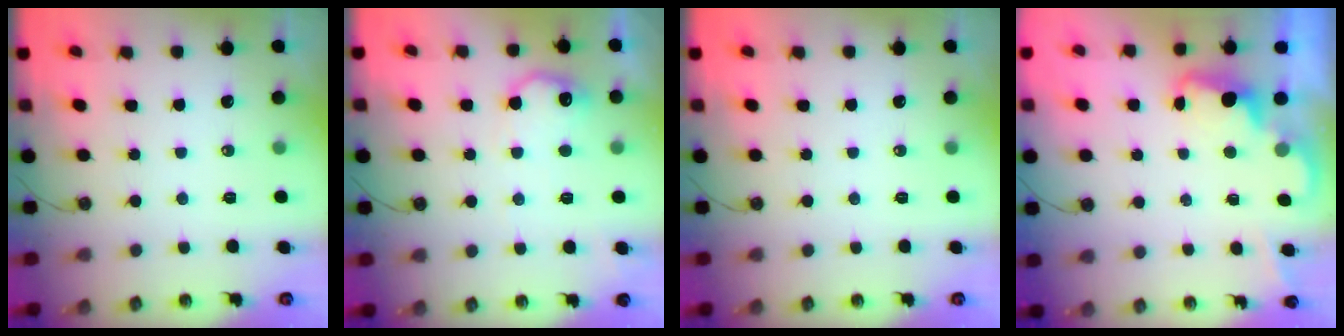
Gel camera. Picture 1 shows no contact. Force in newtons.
{"total": 10.7, "press": 10.7, "slide": 0.4}
{"total": 0.0}
{"total": 2.4, "press": 2.4, "slide": 0.5}